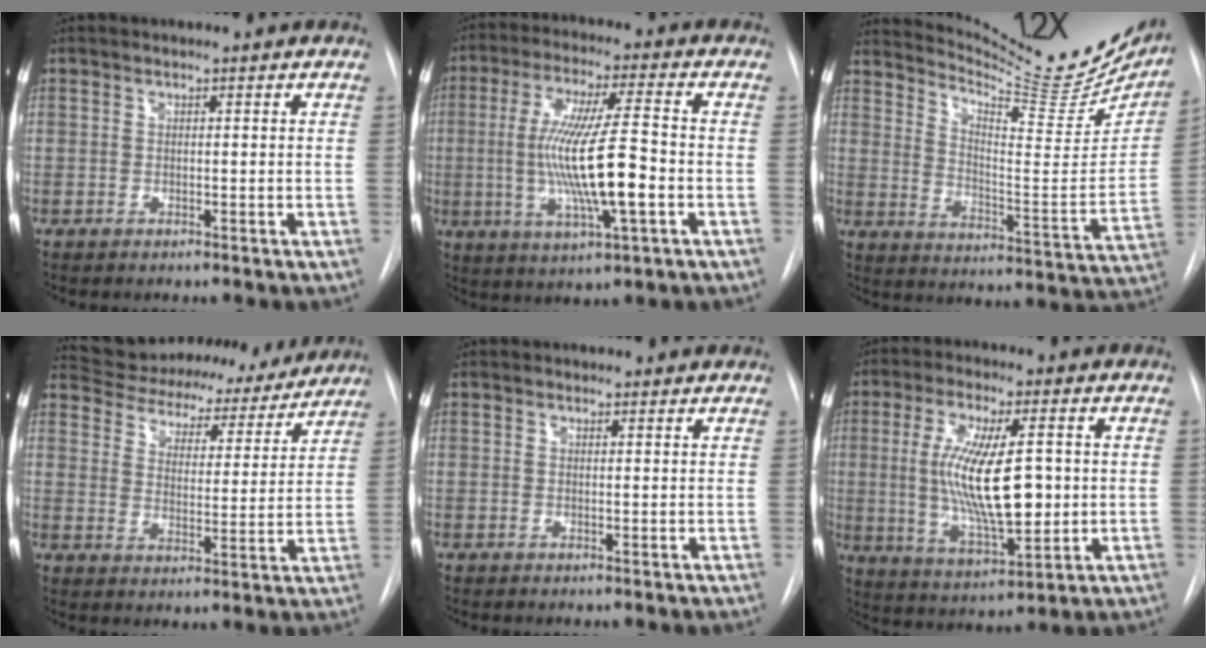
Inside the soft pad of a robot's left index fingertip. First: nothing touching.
{"total": 13.9, "force": [-2.1, 1.3, 13.6], "torque": [-0.263, -0.009, -0.037]}
{"total": 21.1, "force": [19.3, 3.1, 7.8], "torque": [-0.113, -0.071, 0.258]}
{"total": 19.4, "force": [18.1, 5.4, 4.3], "torque": [-0.066, 0.003, 0.243]}
{"total": 0.7, "force": [0.6, 0.4, 0.0], "torque": [-0.004, 0.001, 0.006]}
{"total": 14.0, "force": [0.4, 3.6, 13.5], "torque": [-0.260, -0.007, 0.015]}